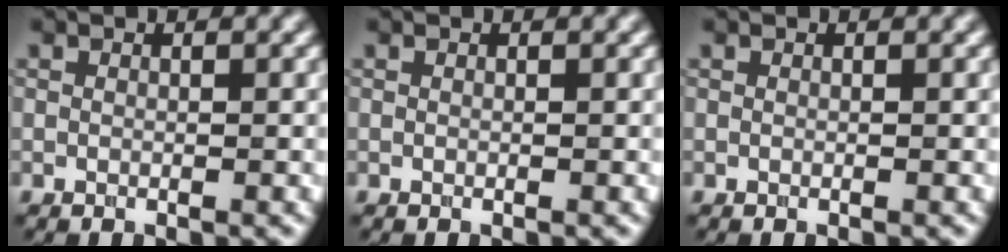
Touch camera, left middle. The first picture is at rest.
{"total": 0.0}
{"total": 0.0}